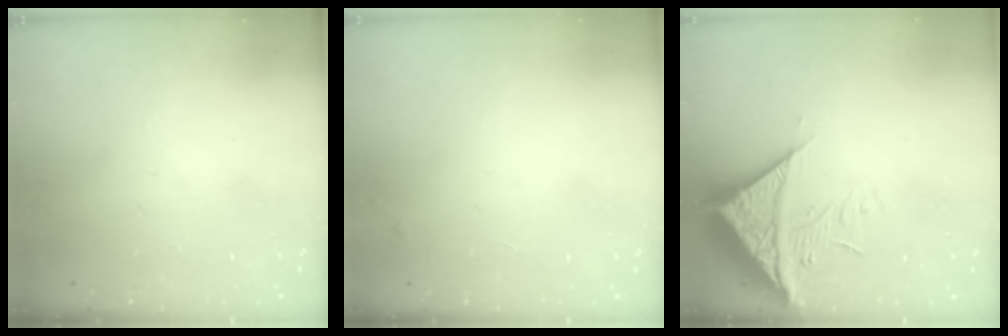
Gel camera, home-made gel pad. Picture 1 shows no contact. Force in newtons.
{"total": 2.5, "press": 2.4, "slide": 0.4}
{"total": 11.9, "press": 11.8, "slide": 1.4}